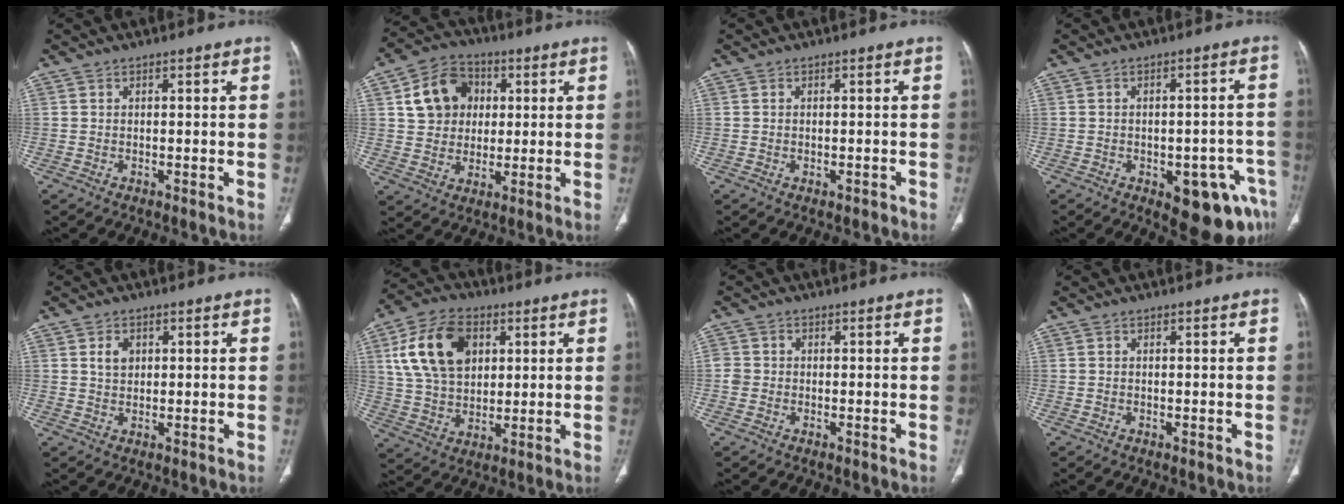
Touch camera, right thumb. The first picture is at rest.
{"total": 11.9, "force": [3.0, 9.9, 5.8], "torque": [-0.072, 0.004, 0.050]}
{"total": 0.8, "force": [-0.4, 0.5, 0.5], "torque": [-0.009, 0.005, -0.001]}
{"total": 12.5, "force": [-6.2, 5.7, 9.3], "torque": [-0.073, 0.030, -0.068]}
{"total": 3.0, "force": [1.0, 2.2, 1.8], "torque": [-0.023, -0.003, 0.019]}
{"total": 16.2, "force": [5.1, 10.9, 10.8], "torque": [-0.180, -0.001, 0.096]}
{"total": 2.2, "force": [-0.3, 2.0, 0.7], "torque": [-0.005, 0.008, -0.006]}
{"total": 0.0}